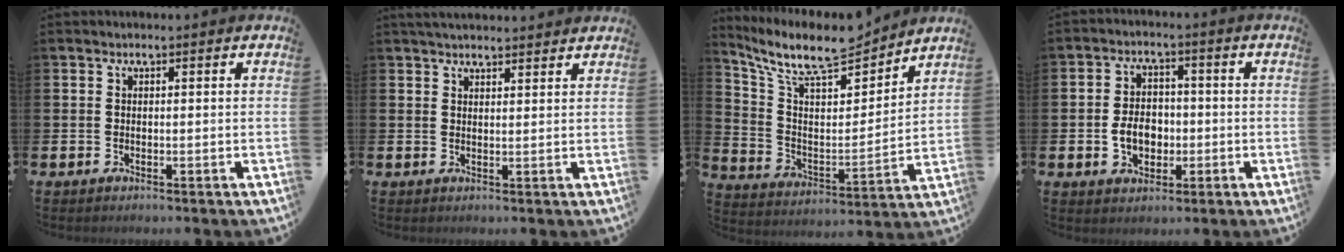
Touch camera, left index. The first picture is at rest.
{"total": 2.8, "force": [2.8, 0.4, 0.4], "torque": [-0.012, -0.009, 0.051]}
{"total": 10.3, "force": [9.2, 2.4, 4.1], "torque": [-0.112, -0.065, 0.157]}
{"total": 5.1, "force": [-1.0, 3.9, 3.2], "torque": [-0.041, 0.000, -0.026]}